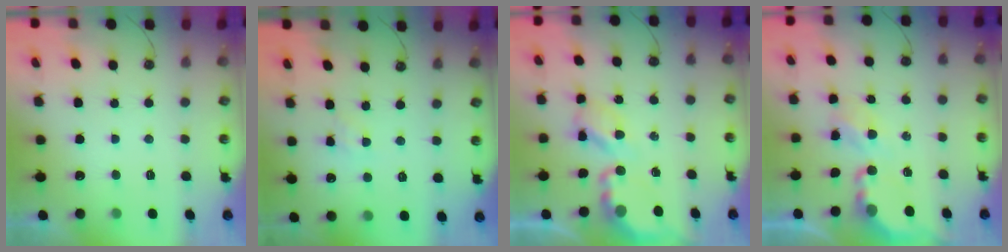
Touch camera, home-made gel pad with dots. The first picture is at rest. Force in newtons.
{"total": 3.0, "press": 3.0, "slide": 0.5}
{"total": 5.4, "press": 5.4, "slide": 0.5}
{"total": 5.2, "press": 5.2, "slide": 0.4}